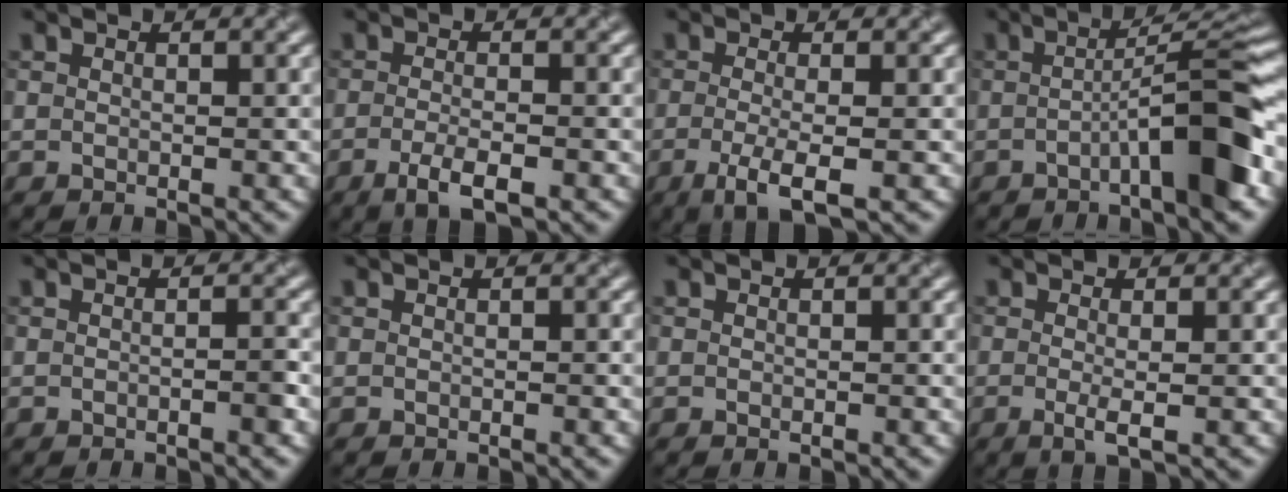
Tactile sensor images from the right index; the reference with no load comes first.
{"total": 3.0, "force": [-2.0, 0.6, 2.2], "torque": [-0.043, 0.005, -0.029]}
{"total": 3.8, "force": [-1.8, 0.7, 3.2], "torque": [-0.065, -0.001, -0.027]}
{"total": 7.6, "force": [-2.6, 0.9, 7.1], "torque": [-0.093, 0.025, -0.047]}
{"total": 1.6, "force": [-0.7, 0.6, 1.3], "torque": [-0.003, 0.003, -0.015]}
{"total": 0.5, "force": [-0.1, 0.3, 0.4], "torque": [0.002, 0.001, -0.005]}
{"total": 0.0}
{"total": 1.6, "force": [-0.8, 0.0, 1.4], "torque": [-0.033, -0.003, -0.007]}